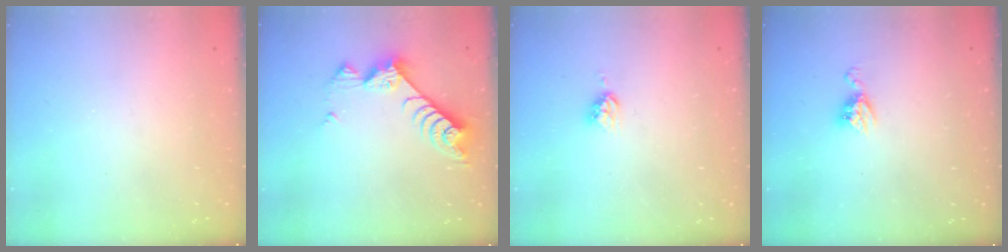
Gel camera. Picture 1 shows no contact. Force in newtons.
{"total": 8.4, "press": 8.3, "slide": 0.4}
{"total": 4.3, "press": 4.3, "slide": 0.0}
{"total": 6.8, "press": 6.8, "slide": 0.4}